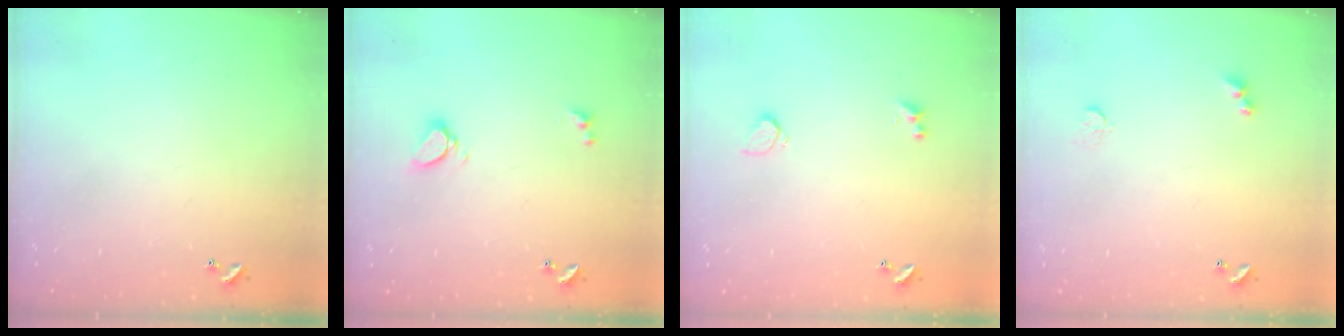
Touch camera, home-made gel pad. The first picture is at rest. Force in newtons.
{"total": 4.4, "press": 4.4, "slide": 0.6}
{"total": 2.1, "press": 1.8, "slide": 1.2}
{"total": 2.9, "press": 2.8, "slide": 0.7}